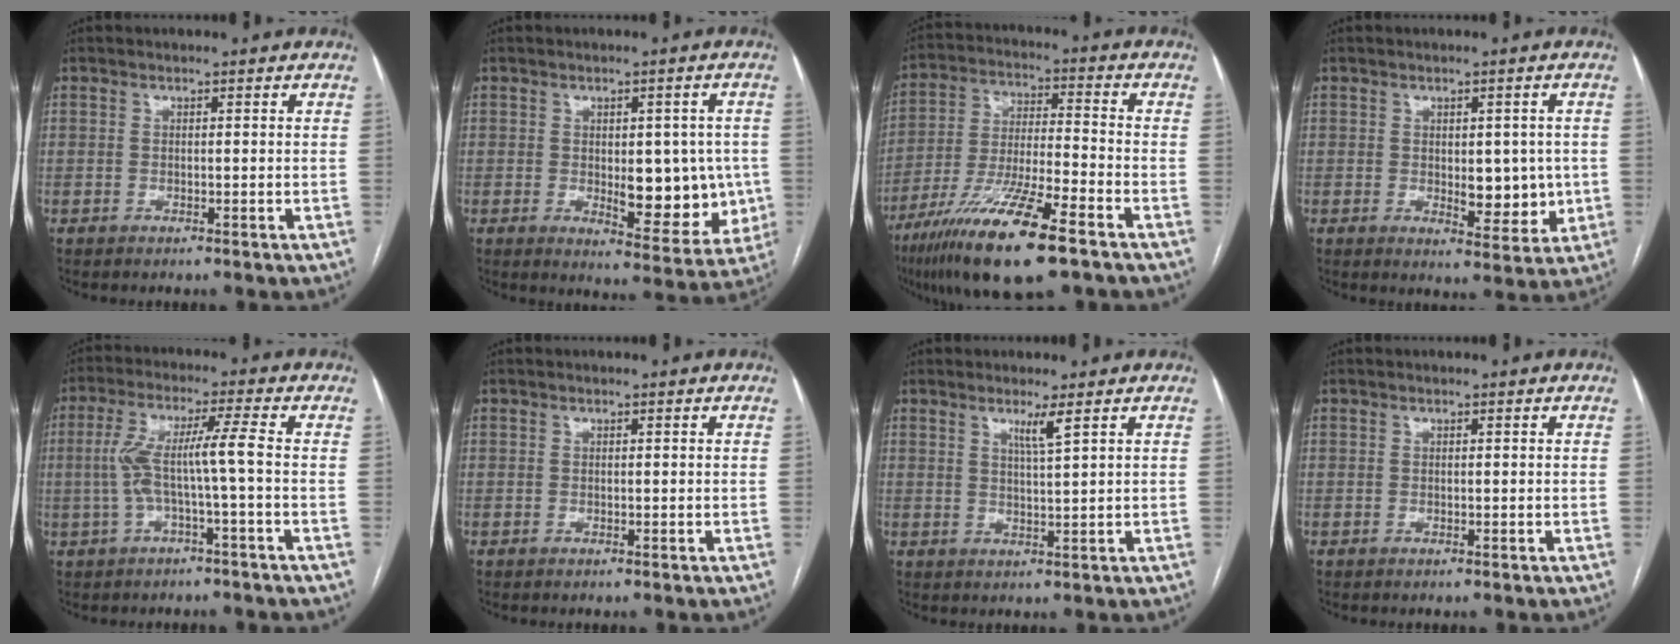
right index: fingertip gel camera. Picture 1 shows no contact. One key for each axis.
{"total": 10.9, "fx": -1.0, "fy": 5.0, "fz": 9.6, "tx": -0.112, "ty": 0.003, "tz": 0.002}
{"total": 17.3, "fx": -10.6, "fy": 1.8, "fz": 13.6, "tx": -0.265, "ty": -0.042, "tz": -0.190}
{"total": 6.7, "fx": -0.3, "fy": 3.4, "fz": 5.8, "tx": -0.069, "ty": -0.004, "tz": 0.007}
{"total": 6.9, "fx": -1.0, "fy": -0.7, "fz": 6.8, "tx": -0.147, "ty": 0.025, "tz": -0.014}
{"total": 0.0}
{"total": 2.7, "fx": 1.6, "fy": -0.7, "fz": 2.1, "tx": -0.039, "ty": -0.010, "tz": 0.030}
{"total": 0.0}